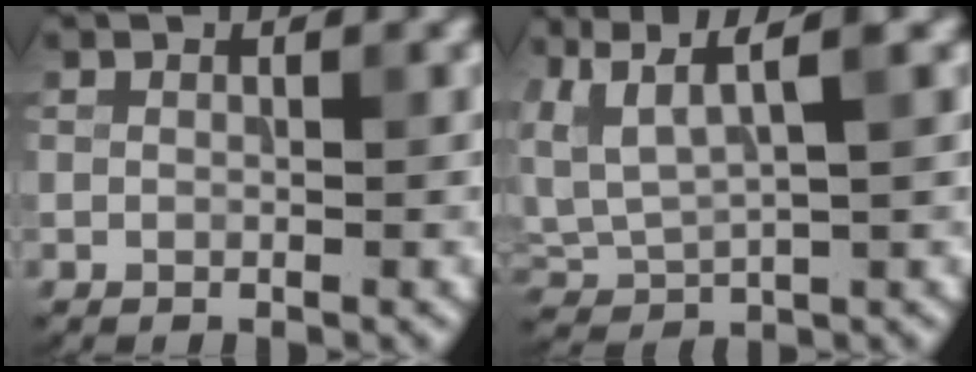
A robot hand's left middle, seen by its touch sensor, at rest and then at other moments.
{"total": 5.4, "force": [3.0, 1.5, 4.3], "torque": [-0.100, 0.010, 0.059]}